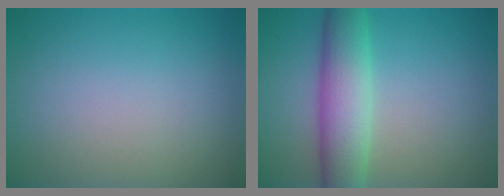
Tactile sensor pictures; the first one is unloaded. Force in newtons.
{"total": 5.8, "press": 5.8, "slide": 0.2}